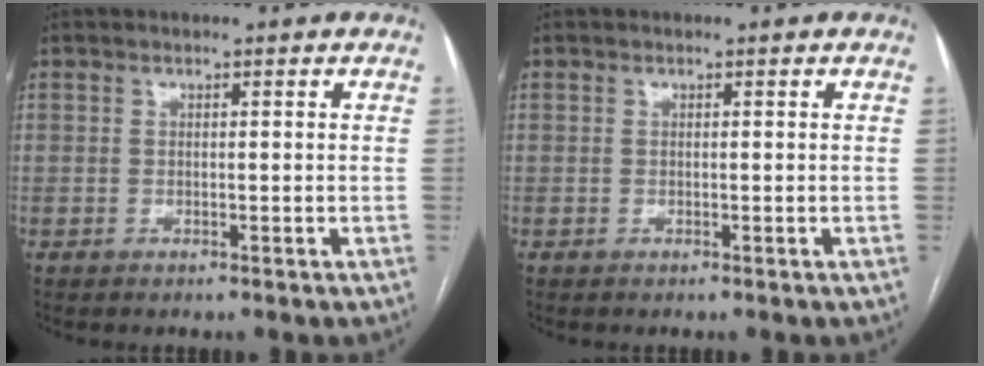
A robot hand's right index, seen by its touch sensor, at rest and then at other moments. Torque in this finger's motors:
{"motor_torque": [0.00, 0.00, 0.00, 0.00]}